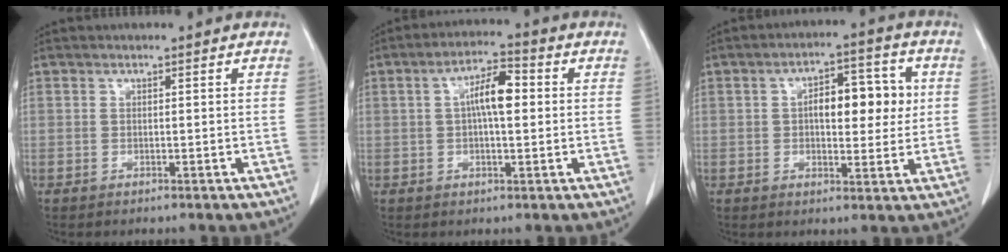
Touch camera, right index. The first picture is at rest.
{"total": 6.6, "force": [0.8, 1.9, 6.3], "torque": [-0.118, 0.017, 0.012]}
{"total": 9.0, "force": [1.2, 3.9, 8.0], "torque": [-0.112, 0.021, 0.019]}